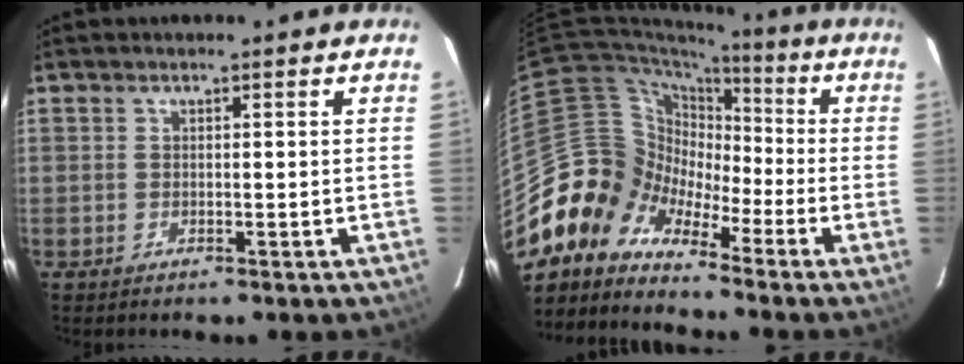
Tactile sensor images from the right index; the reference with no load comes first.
{"total": 10.1, "force": [-6.9, 7.3, 1.6], "torque": [-0.042, 0.039, -0.160]}